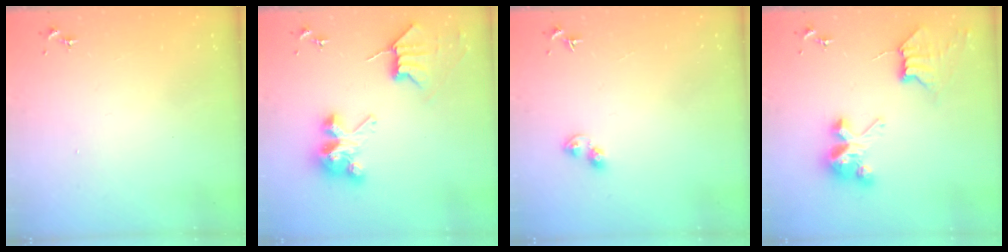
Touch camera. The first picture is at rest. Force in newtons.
{"total": 8.7, "press": 8.6, "slide": 1.4}
{"total": 3.7, "press": 3.7, "slide": 0.4}
{"total": 8.9, "press": 8.8, "slide": 0.6}